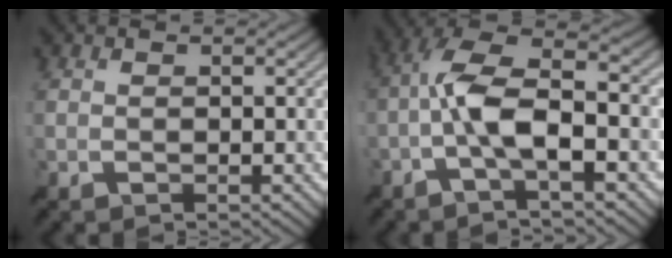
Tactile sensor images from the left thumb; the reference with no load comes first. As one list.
[{"total": 9.7, "force": [-2.2, 2.6, 9.1], "torque": [-0.173, 0.017, -0.056]}]